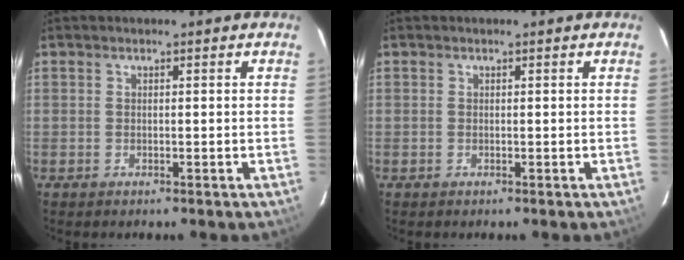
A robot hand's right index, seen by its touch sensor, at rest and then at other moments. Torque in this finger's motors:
{"motor_torque": [0.06, 0.05, 0.01, -0.01]}